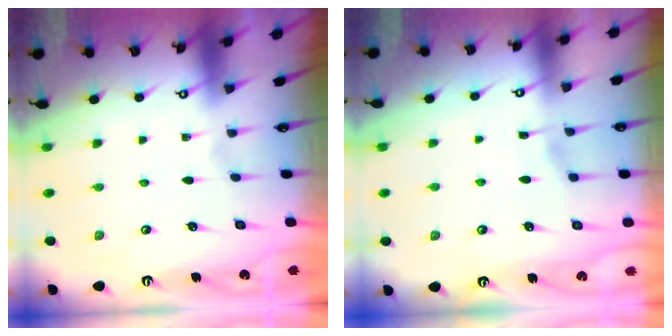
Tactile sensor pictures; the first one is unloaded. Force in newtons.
{"total": 2.5, "press": 2.5, "slide": 0.4}